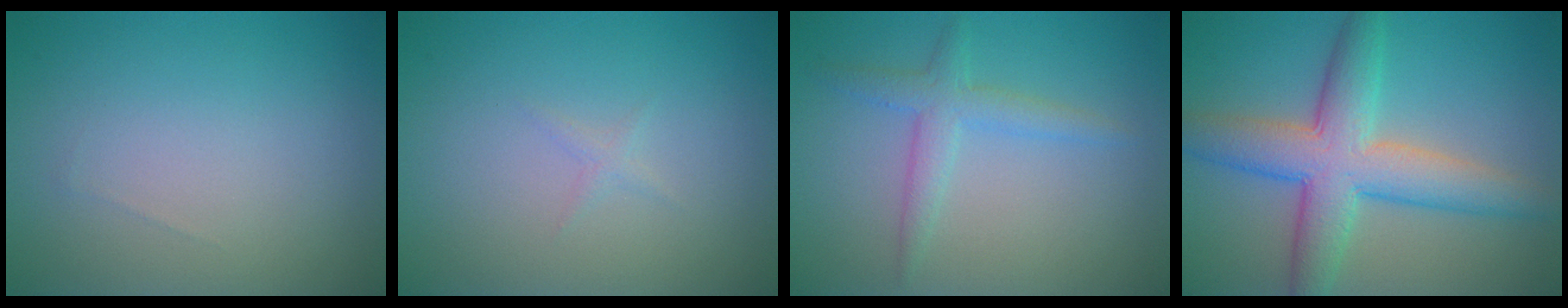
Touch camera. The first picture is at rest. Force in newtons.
{"total": 0.6, "press": 0.6, "slide": 0.0}
{"total": 2.5, "press": 2.5, "slide": 0.1}
{"total": 7.4, "press": 7.4, "slide": 0.1}